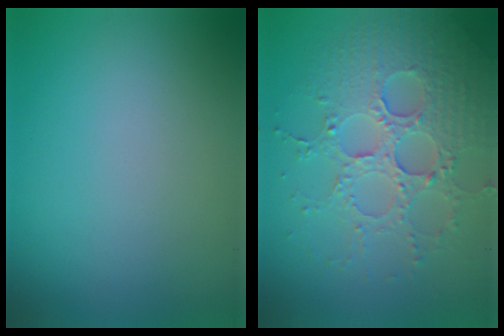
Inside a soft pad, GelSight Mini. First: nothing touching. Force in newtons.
{"total": 4.8, "press": 4.4, "slide": 2.0}